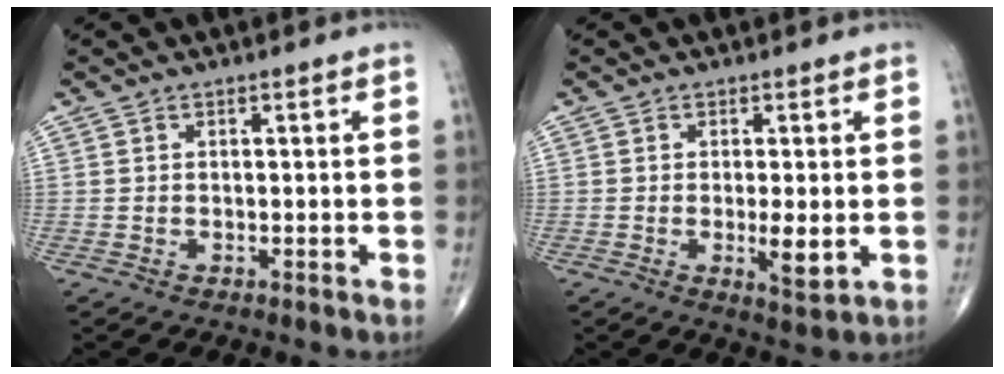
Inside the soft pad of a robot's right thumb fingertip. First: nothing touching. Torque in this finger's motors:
{"motor_torque": [2.29, 2.72, 1.10, -0.57, 0.27]}